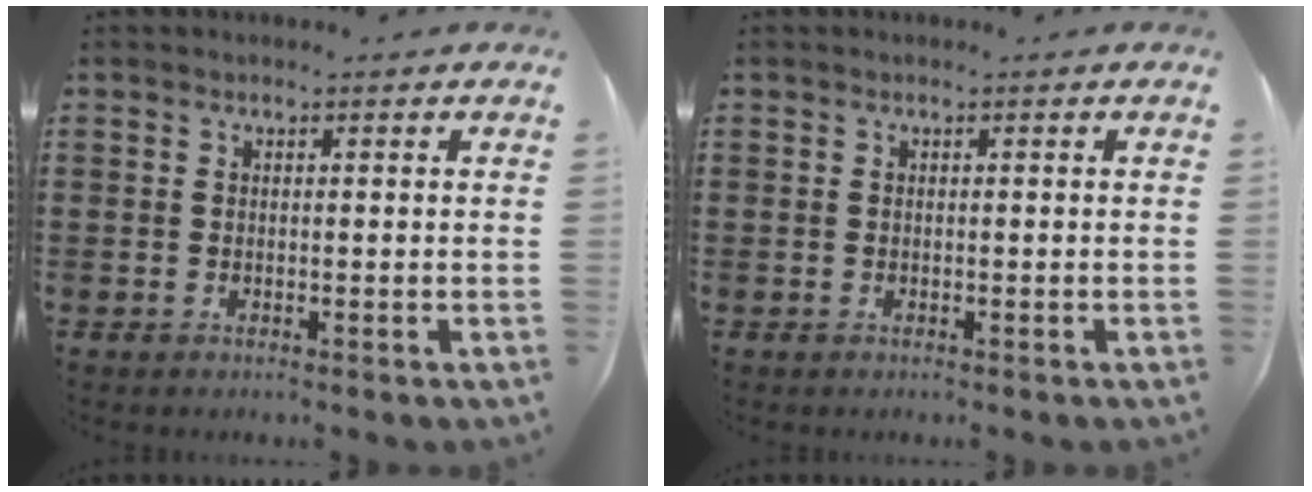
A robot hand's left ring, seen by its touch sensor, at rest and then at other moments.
{"total": 0.0}